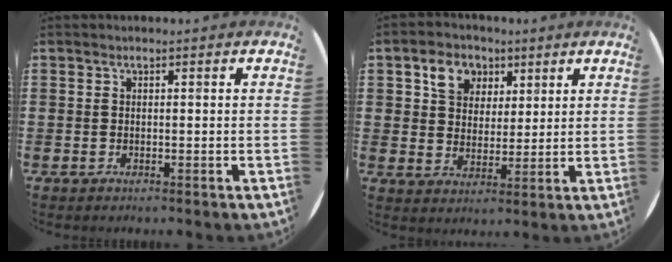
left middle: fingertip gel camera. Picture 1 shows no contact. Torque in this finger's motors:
{"motor_torque": [1.10, -1.04, 0.21, 0.09]}